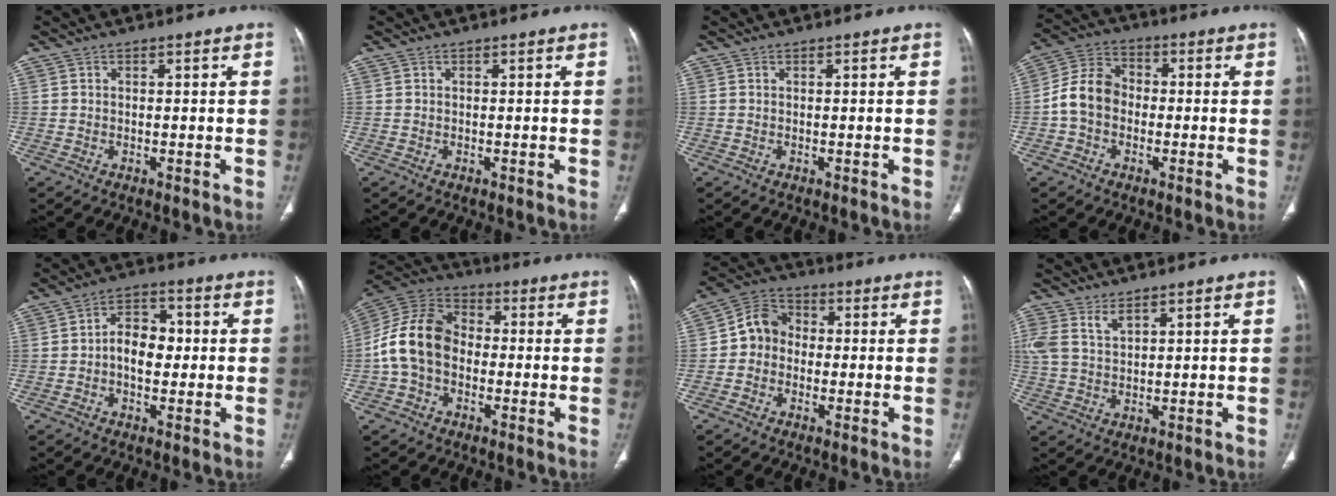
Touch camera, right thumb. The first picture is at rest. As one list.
[{"total": 0.0}, {"total": 0.0}, {"total": 8.7, "force": [-1.4, 6.9, 5.2], "torque": [-0.089, 0.032, -0.040]}, {"total": 6.9, "force": [-0.5, 4.8, 4.9], "torque": [-0.056, 0.023, -0.018]}, {"total": 13.2, "force": [-1.8, 9.7, 8.8], "torque": [-0.163, 0.039, -0.045]}, {"total": 7.1, "force": [-0.8, 6.2, 3.4], "torque": [-0.041, 0.027, -0.031]}, {"total": 4.5, "force": [3.0, 2.0, 2.8], "torque": [-0.060, -0.005, 0.069]}]